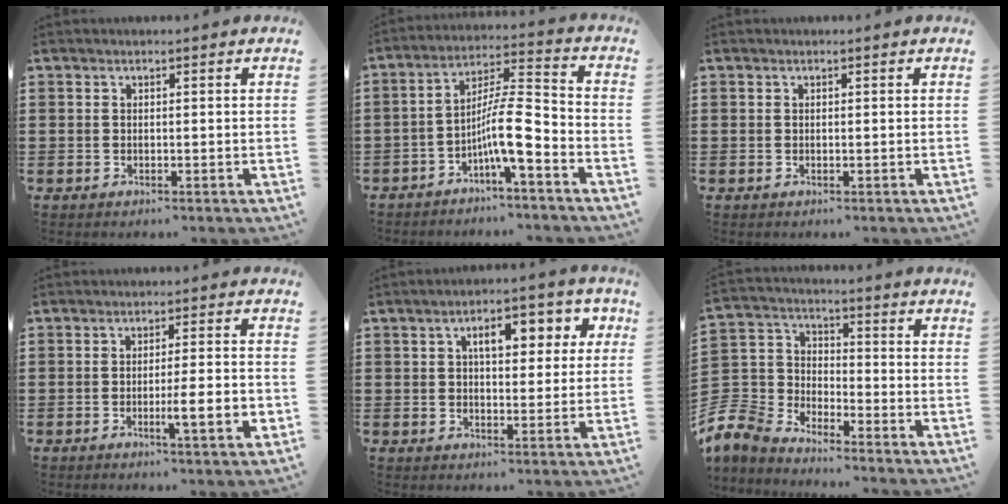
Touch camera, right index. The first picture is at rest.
{"total": 9.1, "force": [-4.1, 1.3, 8.0], "torque": [-0.151, 0.001, -0.077]}
{"total": 0.0}
{"total": 6.3, "force": [-1.8, 0.5, 6.0], "torque": [-0.088, -0.011, -0.030]}
{"total": 6.9, "force": [2.6, 3.2, 5.5], "torque": [-0.088, 0.002, 0.033]}
{"total": 6.2, "force": [-5.5, 2.7, 0.6], "torque": [-0.066, -0.010, -0.126]}